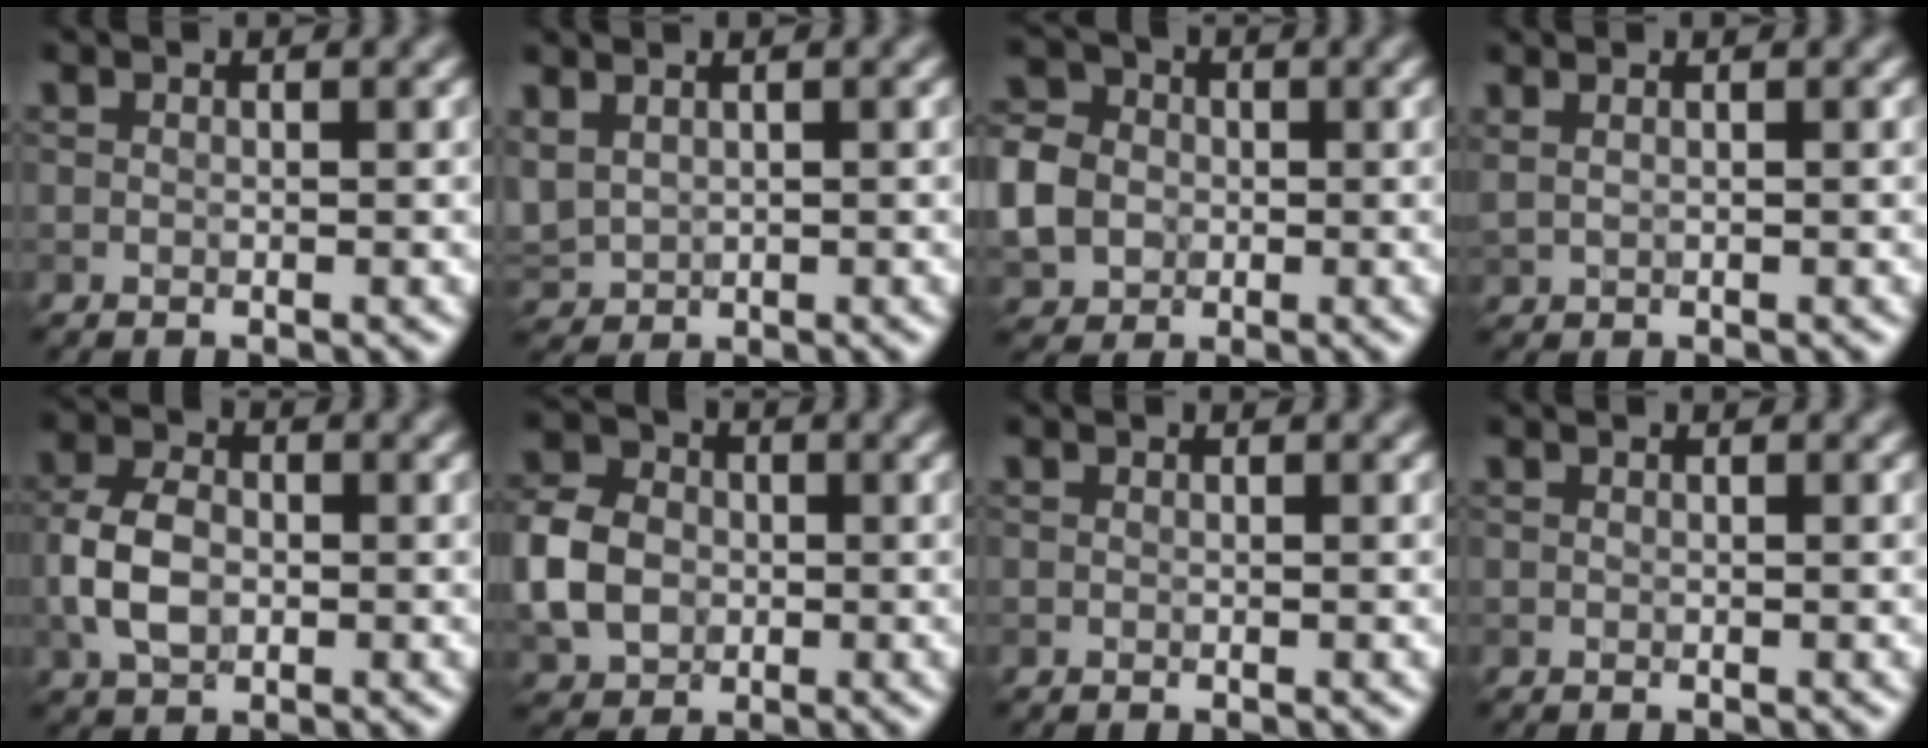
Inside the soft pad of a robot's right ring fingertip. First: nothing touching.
{"total": 2.3, "force": [1.0, 1.6, 1.2], "torque": [-0.037, 0.003, 0.028]}
{"total": 6.5, "force": [-0.9, 5.7, 3.1], "torque": [-0.073, -0.001, -0.035]}
{"total": 1.5, "force": [1.0, 0.7, 1.0], "torque": [-0.015, -0.002, 0.012]}
{"total": 4.5, "force": [-0.8, 3.0, 3.3], "torque": [-0.071, 0.001, -0.022]}
{"total": 6.0, "force": [-0.8, 4.9, 3.3], "torque": [-0.078, 0.005, -0.027]}
{"total": 0.0}
{"total": 0.0}